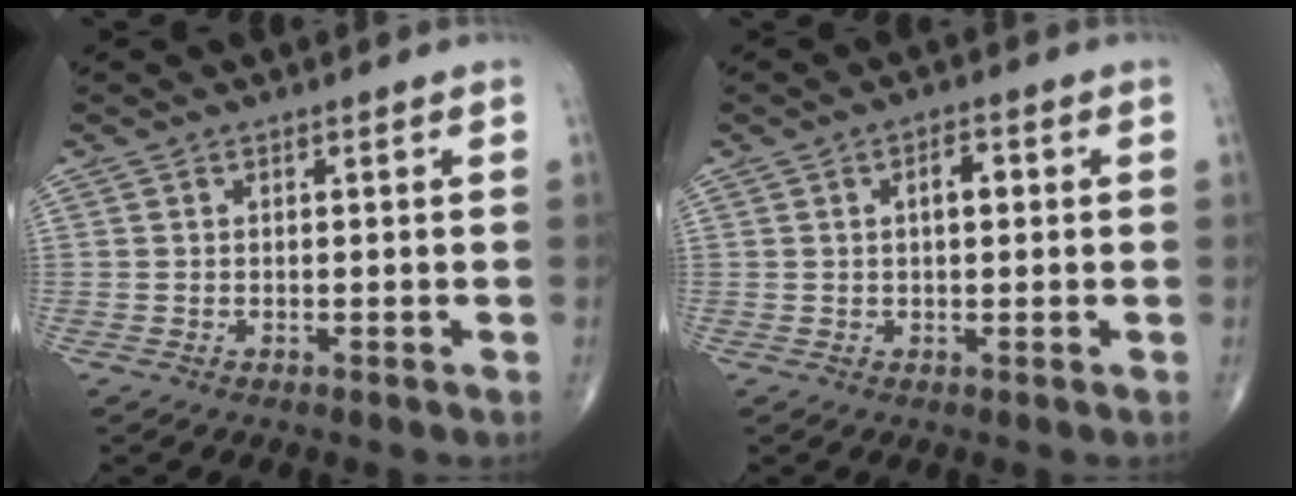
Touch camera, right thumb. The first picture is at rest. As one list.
[{"total": 3.3, "force": [0.6, 1.6, 2.8], "torque": [-0.038, 0.008, 0.005]}]